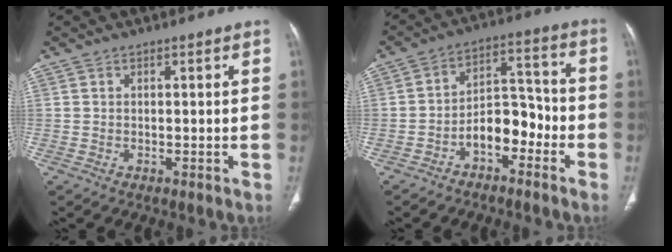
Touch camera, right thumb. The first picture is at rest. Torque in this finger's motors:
{"motor_torque": [0.93, 1.23, 1.08, -0.79, 0.03]}